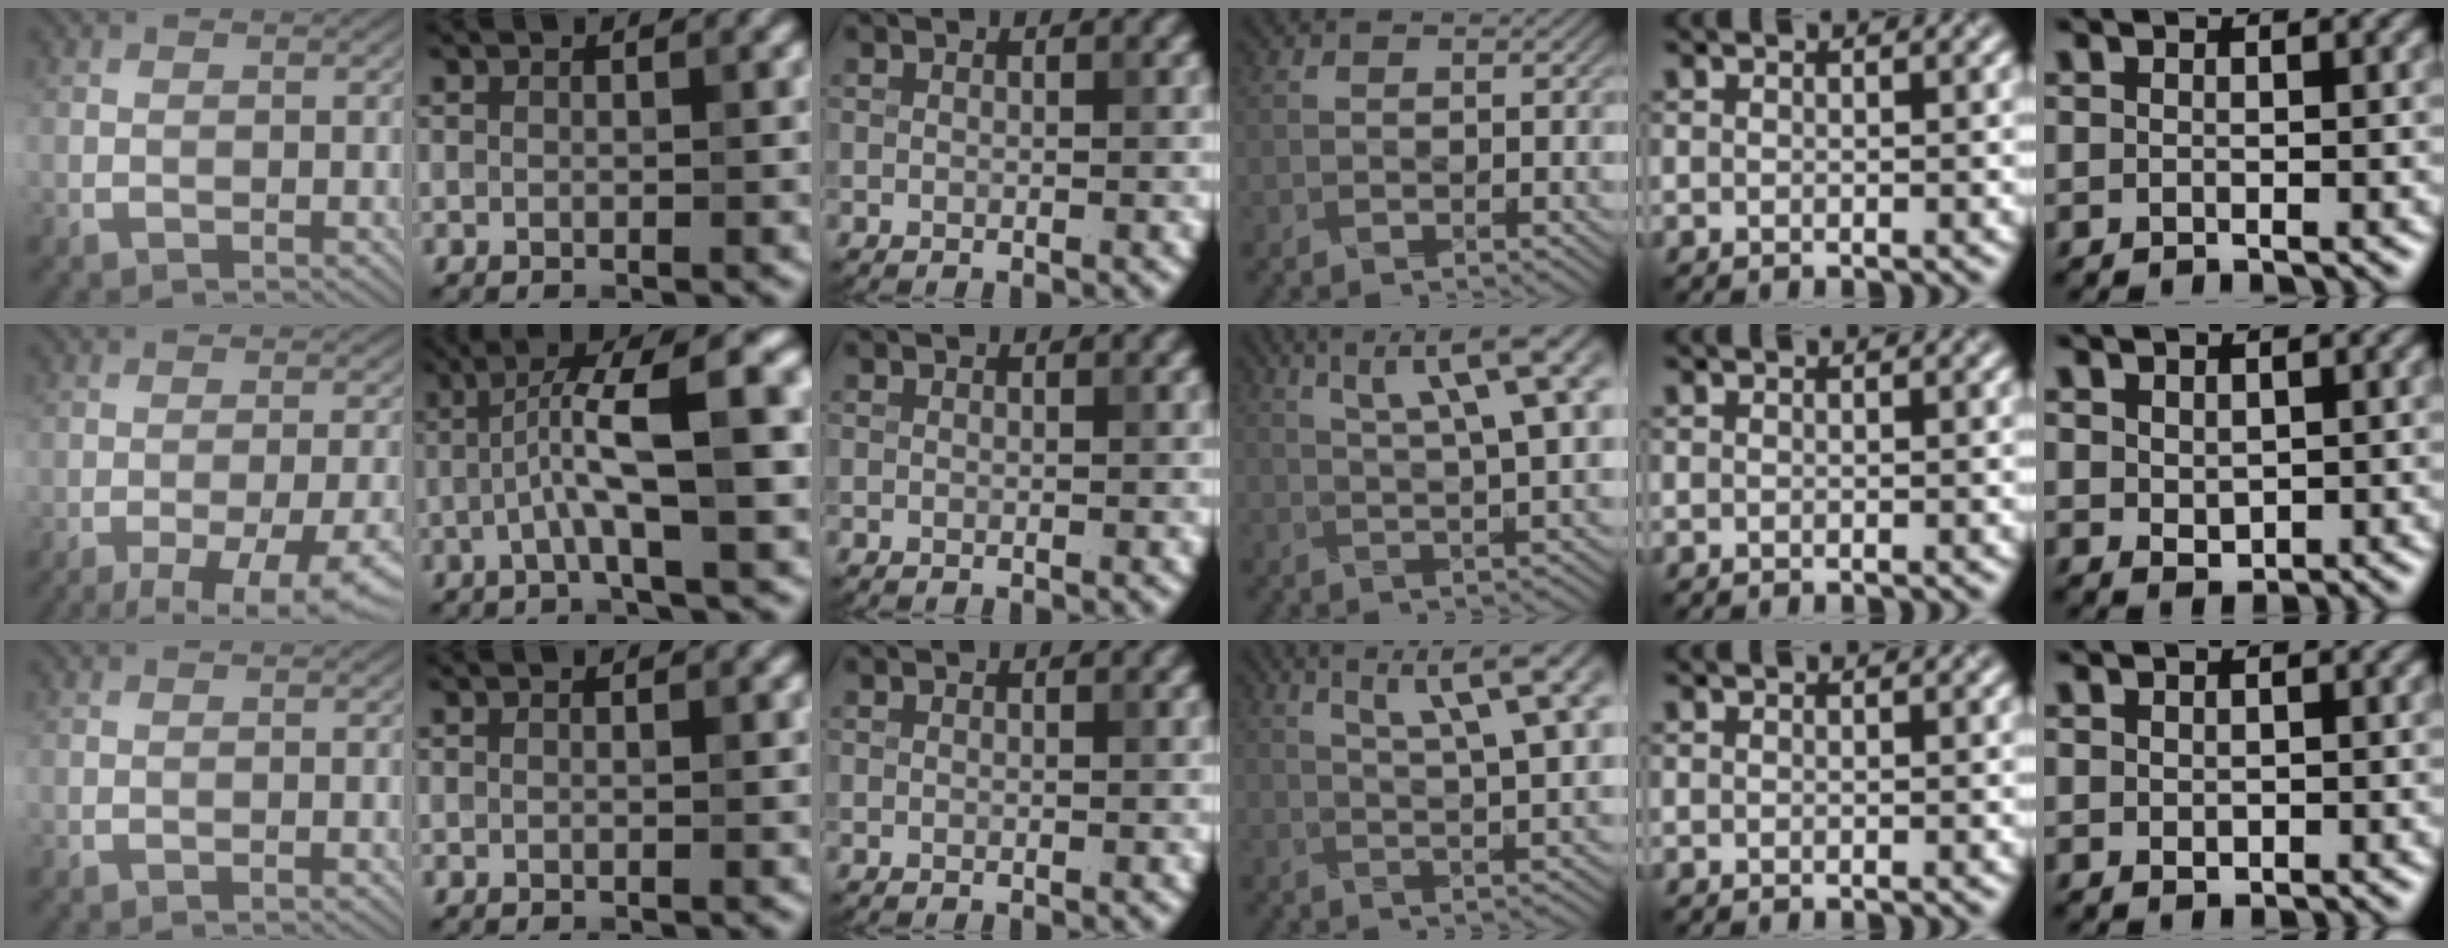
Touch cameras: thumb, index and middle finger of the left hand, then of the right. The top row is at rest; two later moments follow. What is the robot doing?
{"motion": "pour", "object": "sugar"}